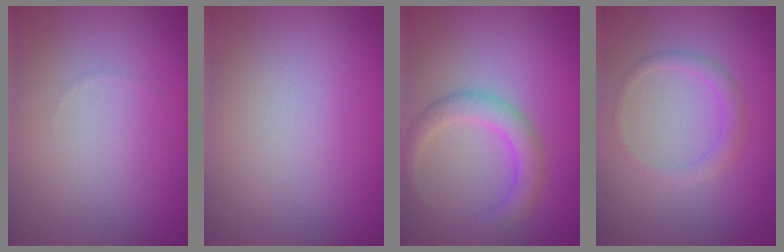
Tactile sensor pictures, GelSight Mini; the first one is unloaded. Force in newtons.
{"total": 0.0}
{"total": 3.0, "press": 3.0, "slide": 0.1}
{"total": 1.6, "press": 1.6, "slide": 0.1}